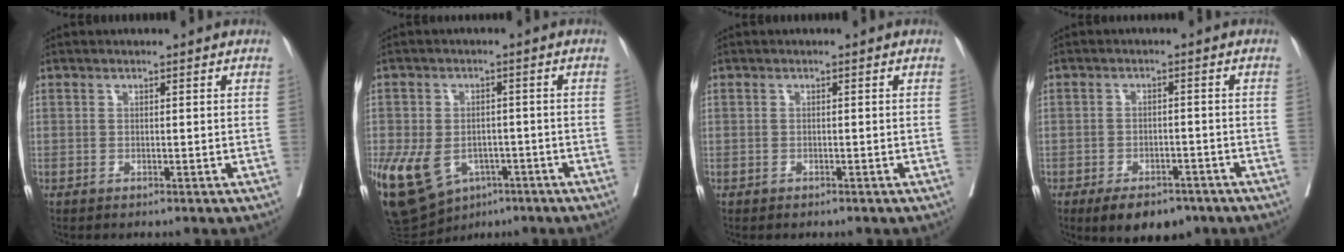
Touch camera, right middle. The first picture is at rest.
{"total": 14.7, "force": [-6.4, 10.1, 8.6], "torque": [-0.196, -0.006, -0.091]}
{"total": 0.0}
{"total": 7.5, "force": [-5.4, 3.6, 3.8], "torque": [-0.046, 0.001, -0.078]}